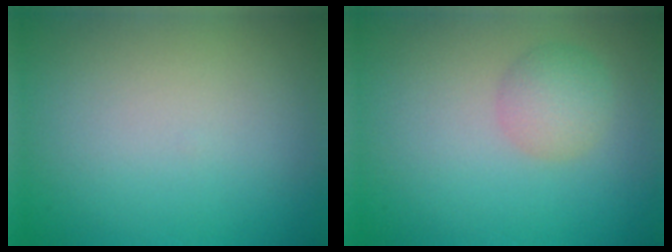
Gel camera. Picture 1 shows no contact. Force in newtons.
{"total": 2.5, "press": 2.5, "slide": 0.0}